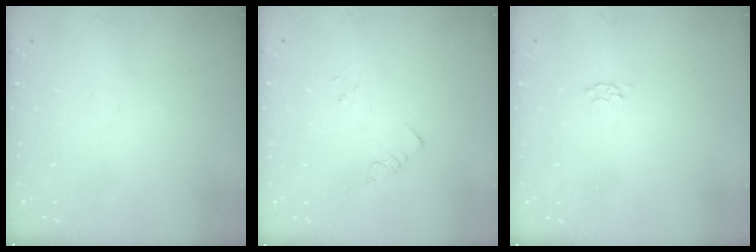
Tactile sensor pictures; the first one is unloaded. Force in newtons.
{"total": 5.3, "press": 5.2, "slide": 0.6}
{"total": 2.8, "press": 2.7, "slide": 0.5}